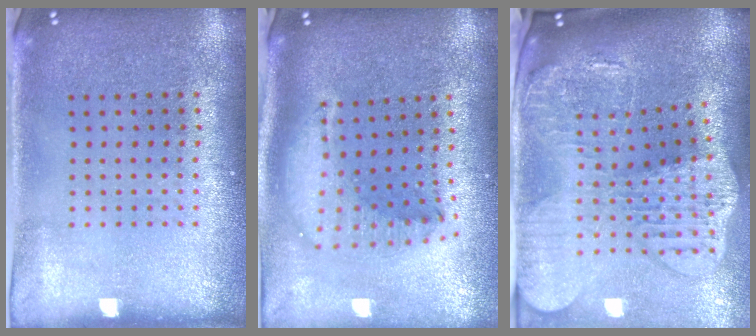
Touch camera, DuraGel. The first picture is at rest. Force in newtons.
{"total": 1.8, "press": 1.4, "slide": 1.0}
{"total": 4.5, "press": 3.4, "slide": 3.0}